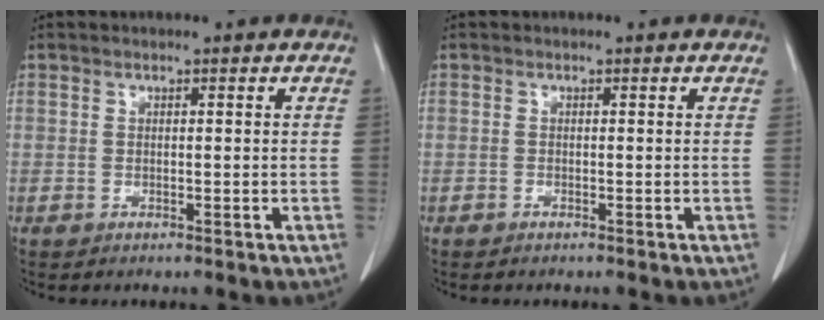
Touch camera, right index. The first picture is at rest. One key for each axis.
{"total": 0.0}